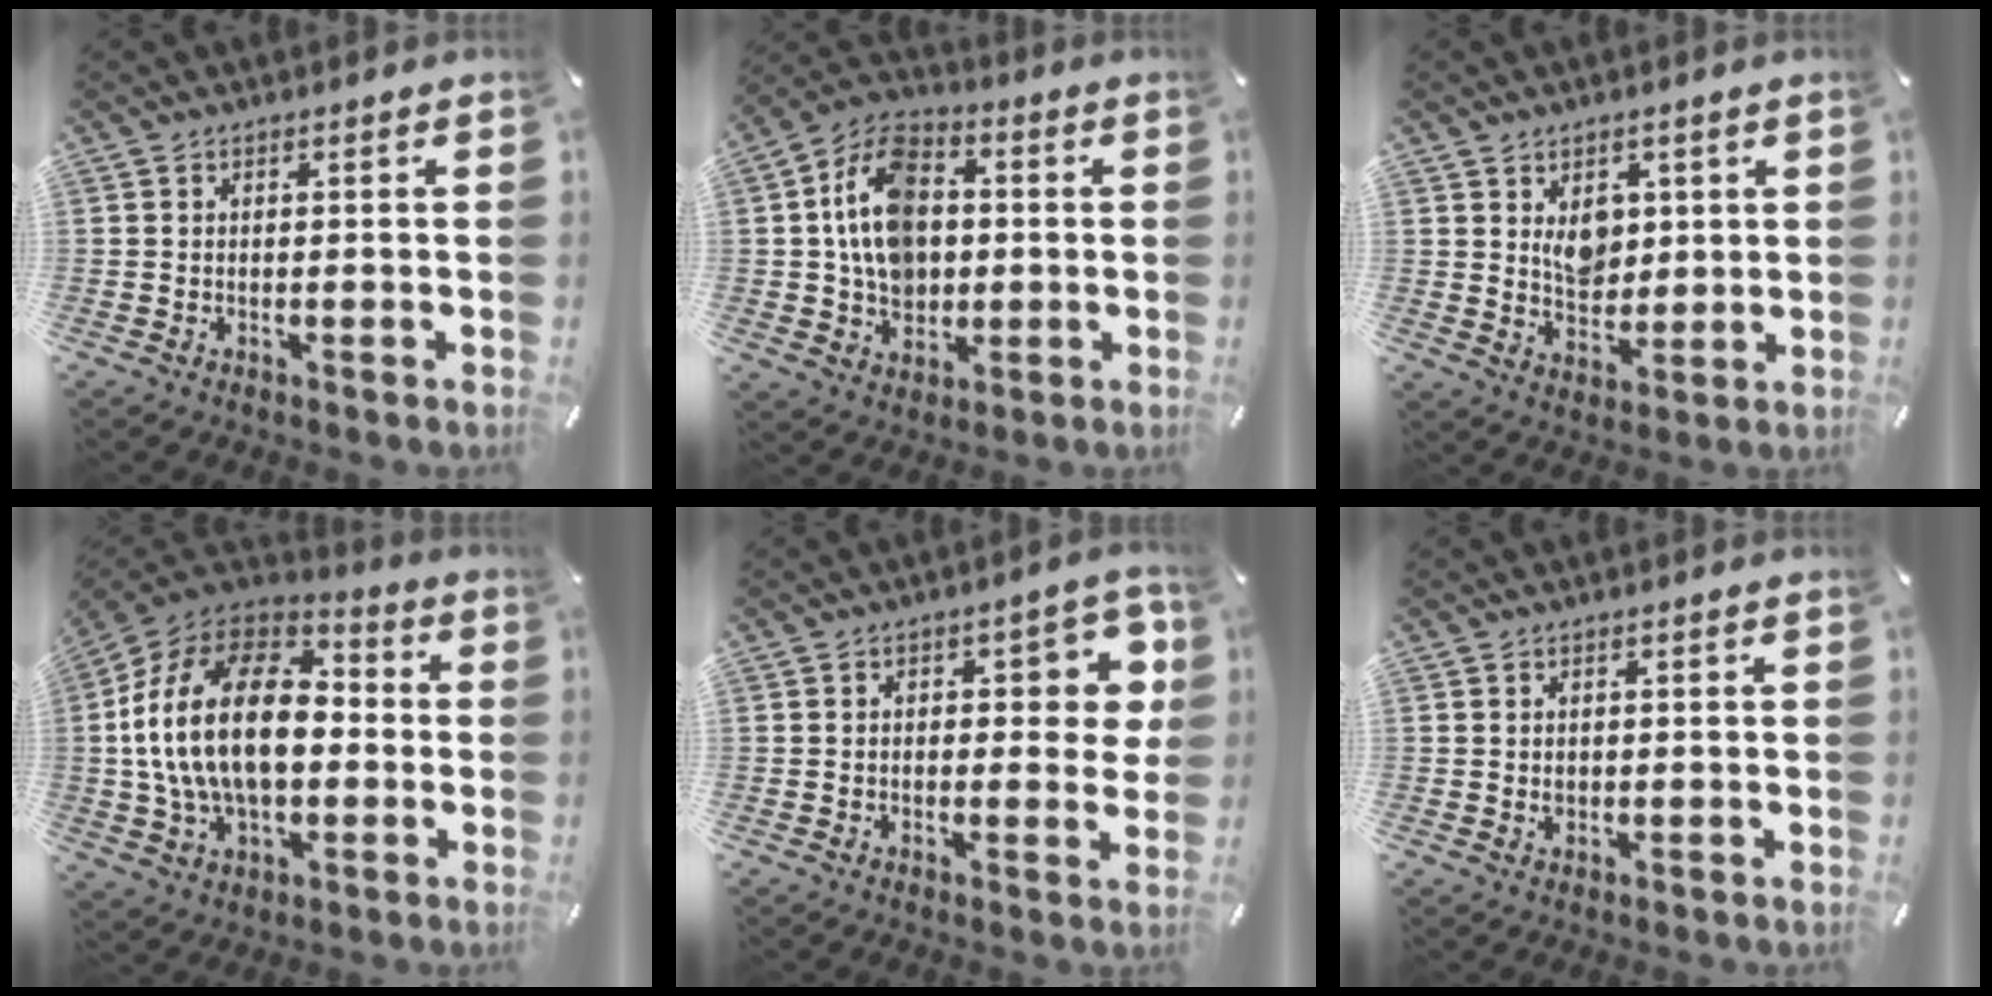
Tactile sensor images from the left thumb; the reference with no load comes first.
{"total": 13.9, "force": [0.4, 11.1, 8.3], "torque": [-0.171, 0.016, 0.007]}
{"total": 7.0, "force": [2.8, 5.6, 3.1], "torque": [-0.044, -0.008, 0.050]}
{"total": 24.3, "force": [-0.3, 15.6, 18.6], "torque": [-0.371, 0.023, -0.004]}
{"total": 8.8, "force": [1.5, 4.2, 7.7], "torque": [-0.087, -0.007, 0.018]}
{"total": 1.2, "force": [0.1, 1.0, 0.6], "torque": [-0.006, 0.000, 0.000]}